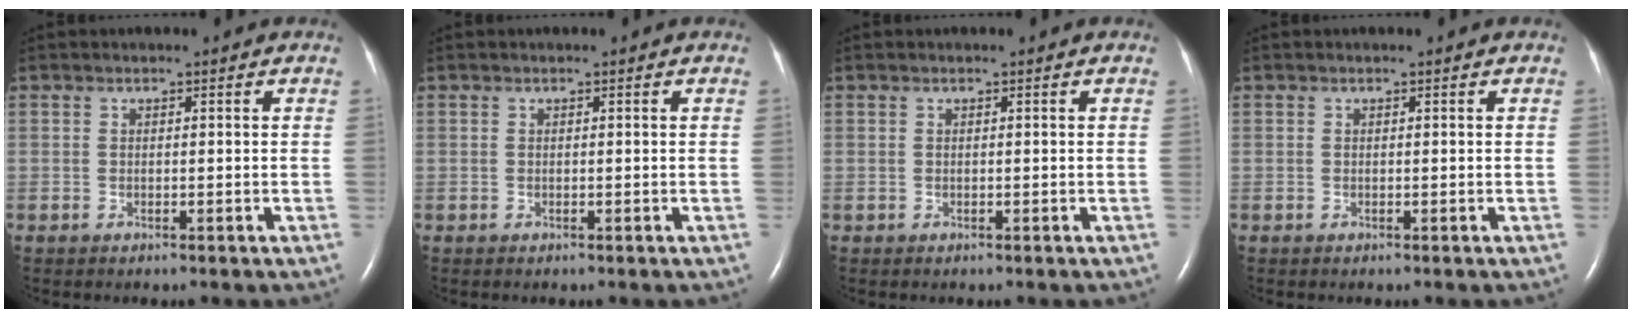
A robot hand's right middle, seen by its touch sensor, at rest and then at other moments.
{"total": 0.0}
{"total": 0.0}
{"total": 0.0}